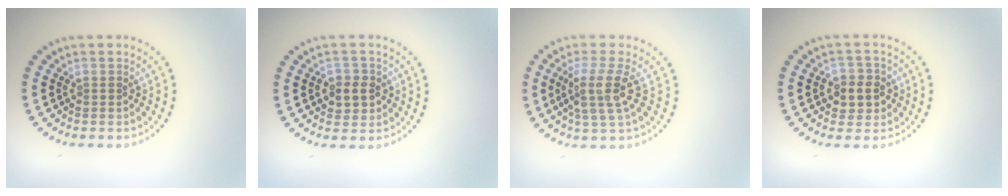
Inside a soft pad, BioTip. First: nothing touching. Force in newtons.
{"total": 2.3, "press": 2.3, "slide": 0.6}
{"total": 3.7, "press": 2.8, "slide": 2.4}
{"total": 2.7, "press": 2.6, "slide": 0.7}